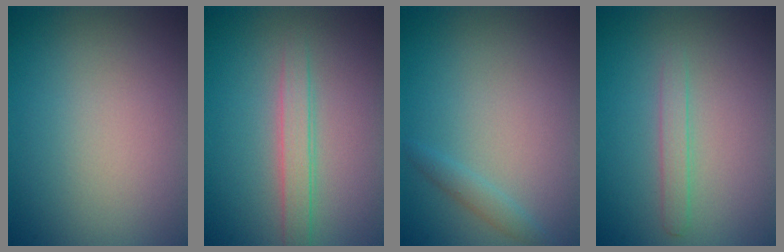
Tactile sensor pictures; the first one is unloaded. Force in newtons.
{"total": 2.1, "press": 2.1, "slide": 0.1}
{"total": 1.0, "press": 1.0, "slide": 0.1}
{"total": 1.3, "press": 1.3, "slide": 0.1}